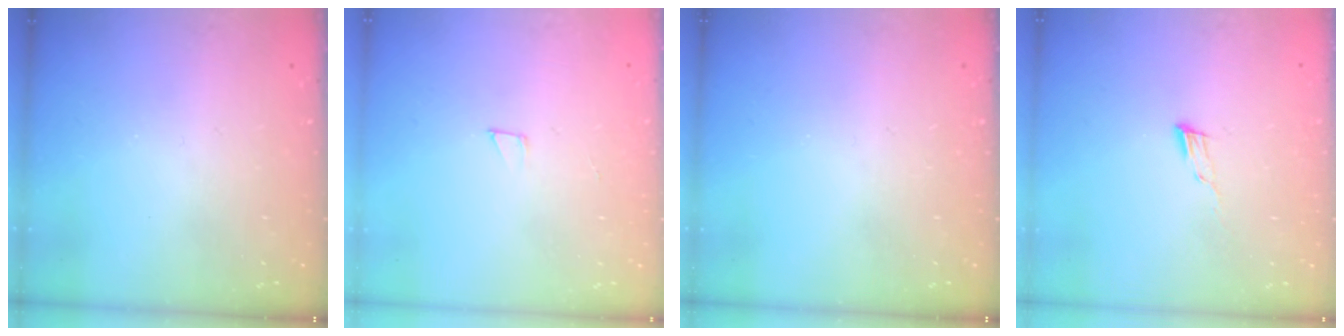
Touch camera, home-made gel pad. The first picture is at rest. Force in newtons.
{"total": 2.0, "press": 2.0, "slide": 0.0}
{"total": 0.0}
{"total": 4.6, "press": 4.6, "slide": 0.4}